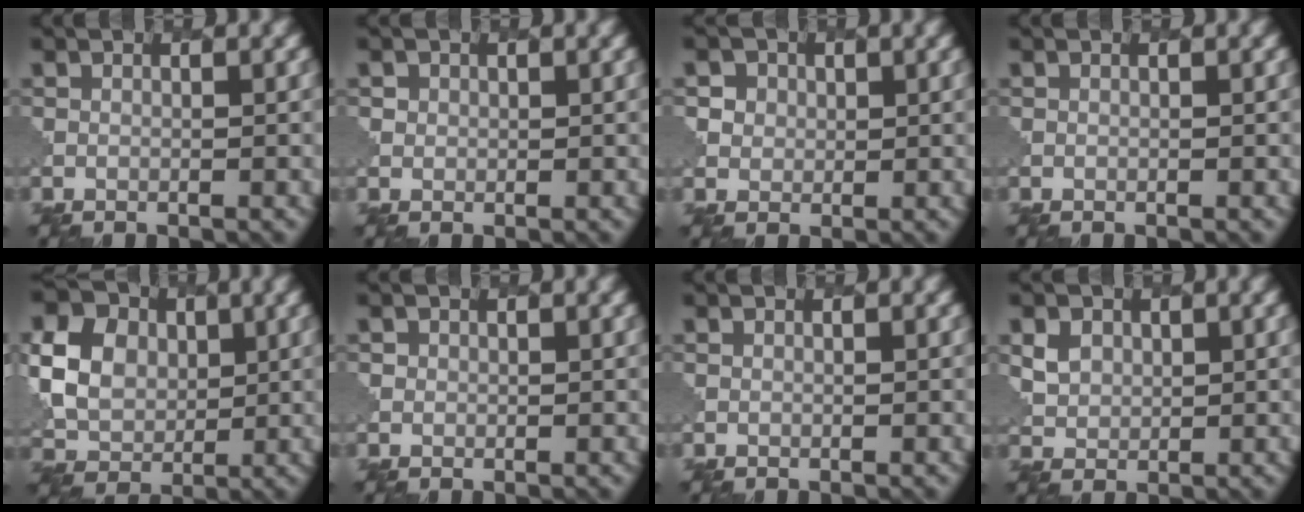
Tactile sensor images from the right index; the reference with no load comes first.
{"total": 1.1, "force": [0.5, 1.0, -0.1], "torque": [0.008, -0.002, 0.005]}
{"total": 3.4, "force": [1.8, 2.7, 0.8], "torque": [-0.017, 0.008, 0.023]}
{"total": 0.0}
{"total": 7.9, "force": [1.5, 6.5, 4.3], "torque": [-0.113, 0.013, 0.017]}
{"total": 0.9, "force": [0.3, 0.8, -0.1], "torque": [0.011, -0.002, 0.002]}
{"total": 0.0}
{"total": 2.6, "force": [1.3, 2.1, 0.9], "torque": [-0.023, 0.003, 0.020]}